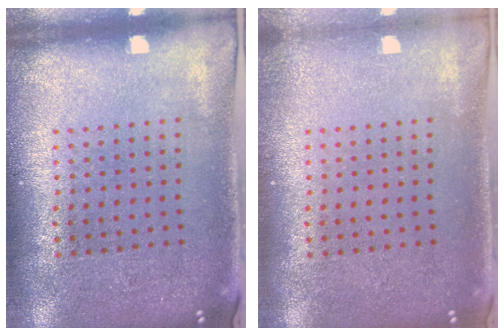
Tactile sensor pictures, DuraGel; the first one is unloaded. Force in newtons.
{"total": 0.6, "press": 0.6, "slide": 0.1}